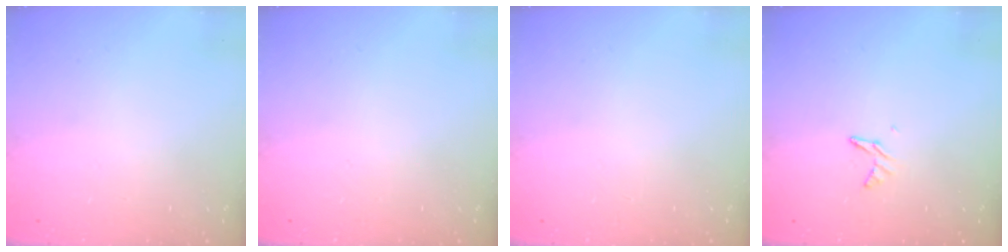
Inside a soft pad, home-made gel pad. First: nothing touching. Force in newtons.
{"total": 0.0}
{"total": 0.0}
{"total": 4.6, "press": 4.5, "slide": 0.5}